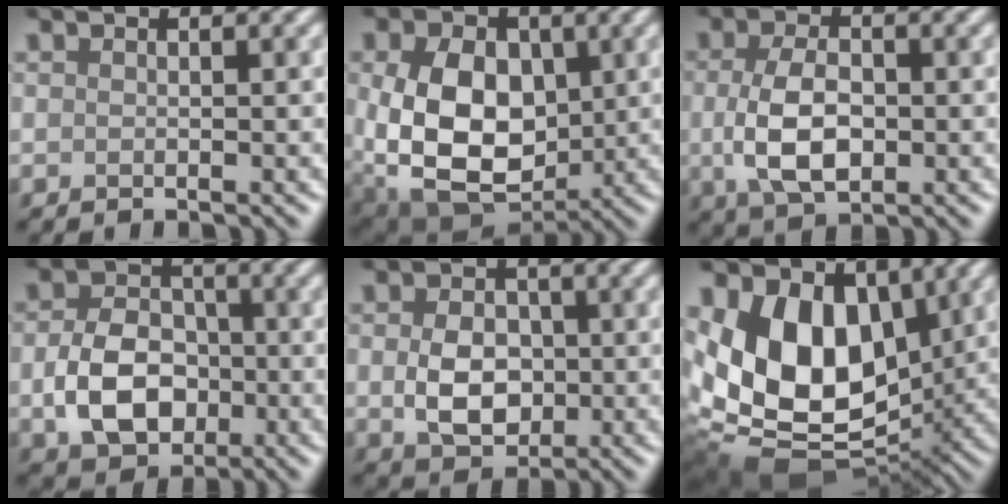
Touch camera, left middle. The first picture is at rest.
{"total": 12.8, "force": [0.4, 9.2, 8.9], "torque": [-0.170, -0.014, 0.019]}
{"total": 5.3, "force": [-0.4, 3.1, 4.3], "torque": [-0.094, -0.008, -0.006]}
{"total": 6.4, "force": [-1.3, 4.7, 4.1], "torque": [-0.086, -0.004, -0.026]}
{"total": 4.9, "force": [-0.3, 3.6, 3.3], "torque": [-0.065, -0.007, -0.003]}
{"total": 12.8, "force": [2.2, 8.5, 9.2], "torque": [-0.176, -0.015, 0.032]}